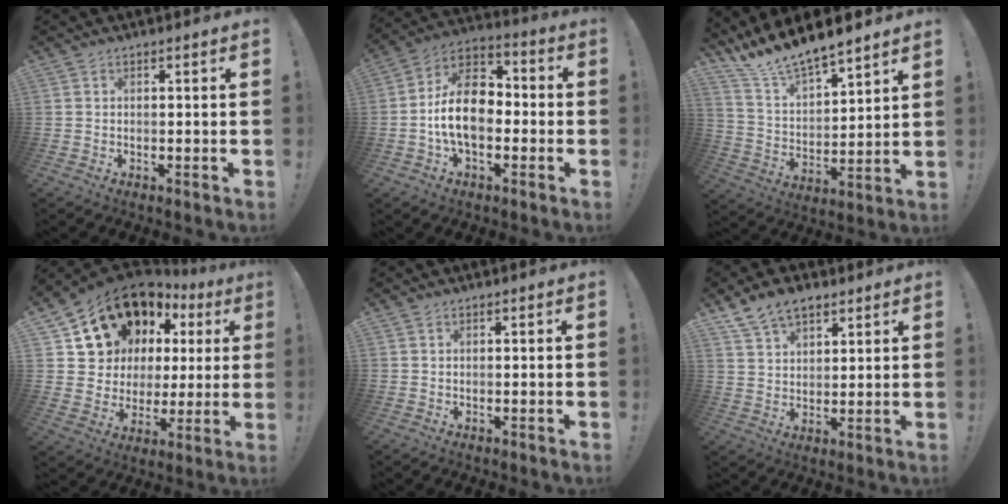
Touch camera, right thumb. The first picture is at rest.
{"total": 15.7, "force": [-2.1, 10.1, 11.9], "torque": [-0.212, 0.025, -0.032]}
{"total": 10.5, "force": [10.3, 0.9, 2.1], "torque": [-0.074, -0.090, 0.186]}
{"total": 15.7, "force": [9.8, 10.8, 5.9], "torque": [-0.095, -0.074, 0.203]}
{"total": 0.0}
{"total": 8.2, "force": [5.8, 4.4, 3.7], "torque": [-0.067, -0.022, 0.113]}